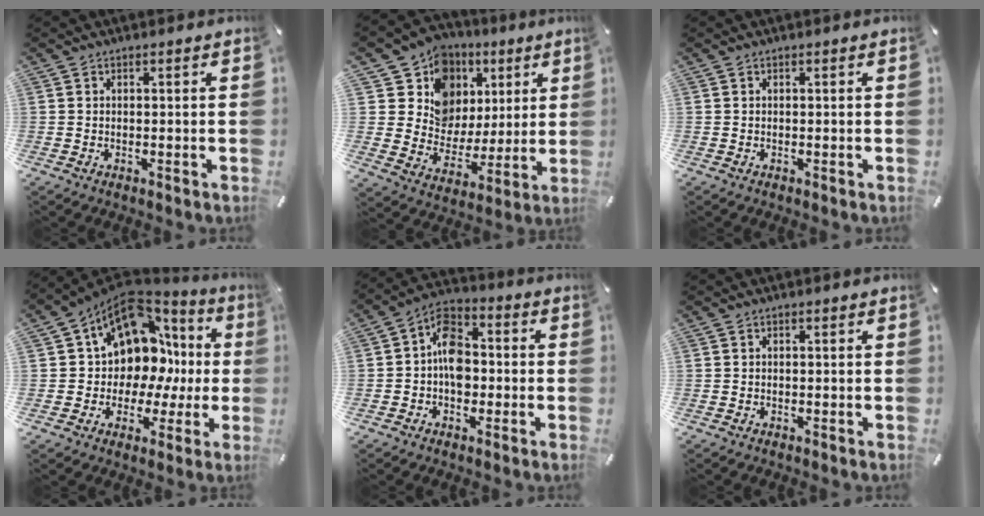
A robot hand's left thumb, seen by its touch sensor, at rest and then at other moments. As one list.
[{"total": 14.2, "force": [6.1, 12.5, 3.0], "torque": [-0.042, -0.053, 0.122]}, {"total": 0.0}, {"total": 13.4, "force": [5.4, 10.1, 6.9], "torque": [-0.110, -0.057, 0.099]}, {"total": 9.2, "force": [-1.2, 6.6, 6.4], "torque": [-0.108, 0.018, -0.019]}, {"total": 0.0}]